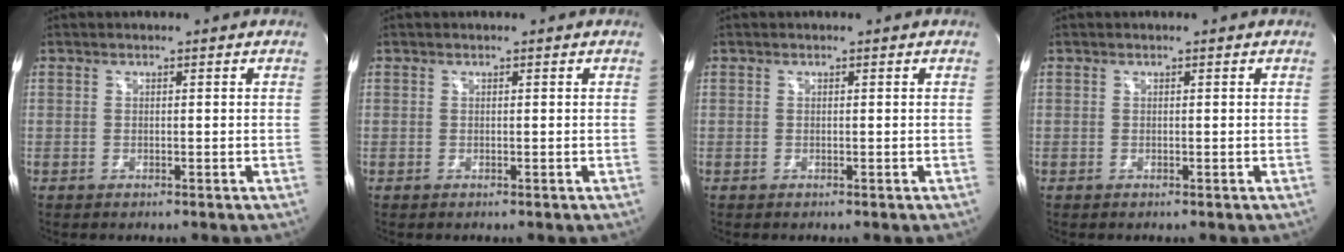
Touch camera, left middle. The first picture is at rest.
{"total": 0.0}
{"total": 0.0}
{"total": 0.0}